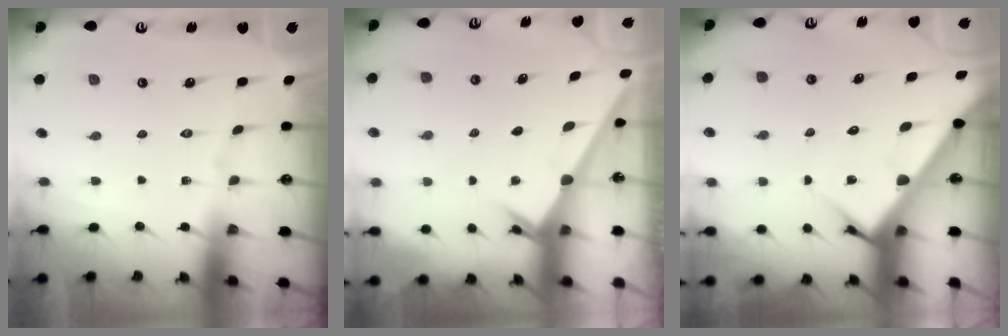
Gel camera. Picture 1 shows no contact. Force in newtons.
{"total": 2.3, "press": 2.3, "slide": 0.2}
{"total": 5.5, "press": 5.5, "slide": 0.5}